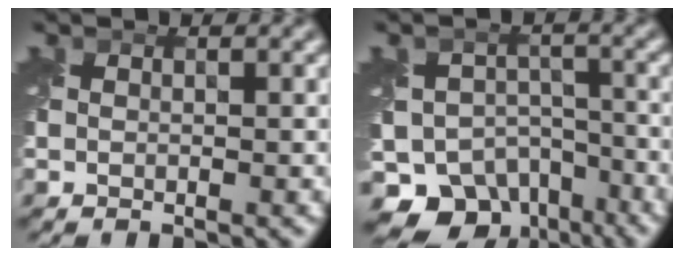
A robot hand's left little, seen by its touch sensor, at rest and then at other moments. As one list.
[{"total": 11.3, "force": [-8.0, 6.9, 4.0], "torque": [-0.061, -0.011, -0.114]}]